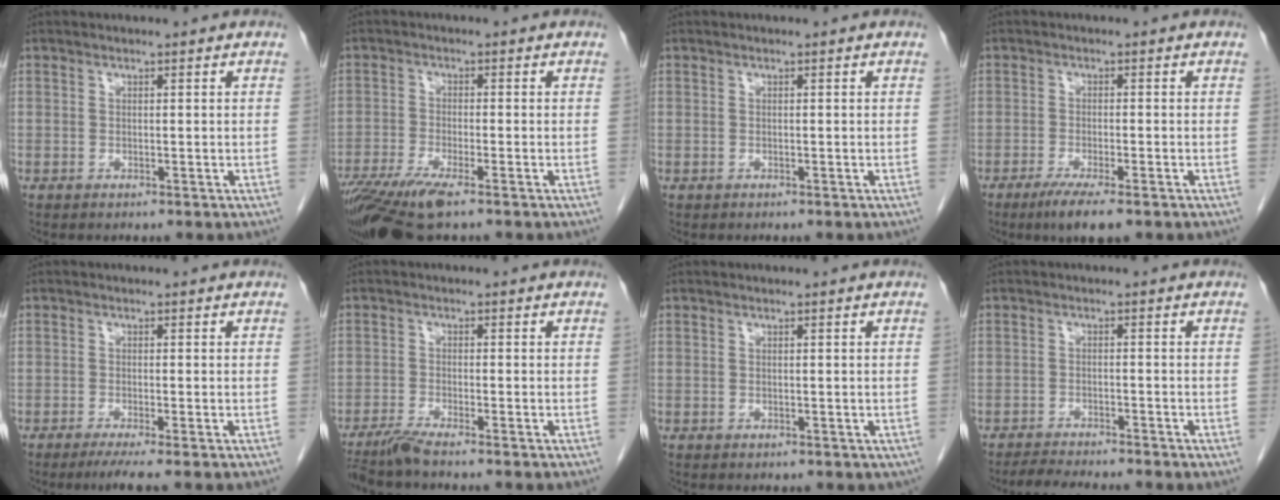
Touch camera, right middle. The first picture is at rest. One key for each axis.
{"total": 9.4, "fx": -6.7, "fy": 1.3, "fz": 6.5, "tx": -0.119, "ty": -0.021, "tz": -0.118}
{"total": 0.0}
{"total": 5.7, "fx": -3.8, "fy": 0.7, "fz": 4.2, "tx": -0.071, "ty": -0.014, "tz": -0.060}
{"total": 3.2, "fx": -2.2, "fy": -0.4, "fz": 2.3, "tx": -0.036, "ty": -0.009, "tz": -0.041}
{"total": 3.6, "fx": -3.1, "fy": -0.8, "fz": 1.7, "tx": -0.037, "ty": -0.013, "tz": -0.065}
{"total": 0.0}
{"total": 4.1, "fx": -3.8, "fy": -0.7, "fz": 1.5, "tx": -0.025, "ty": -0.015, "tz": -0.066}